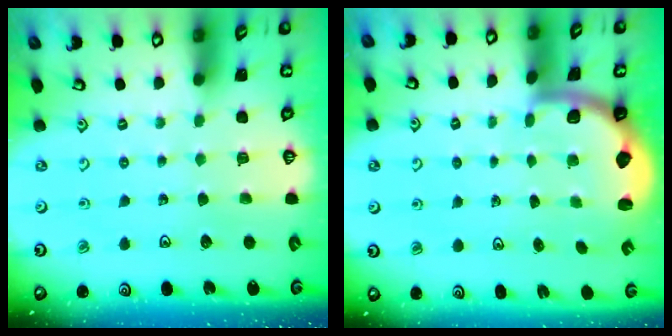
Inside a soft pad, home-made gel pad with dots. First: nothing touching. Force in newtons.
{"total": 2.0, "press": 2.0, "slide": 0.5}